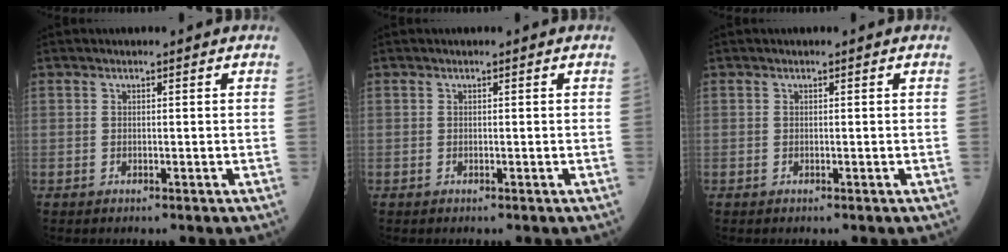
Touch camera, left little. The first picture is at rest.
{"total": 0.0}
{"total": 0.0}